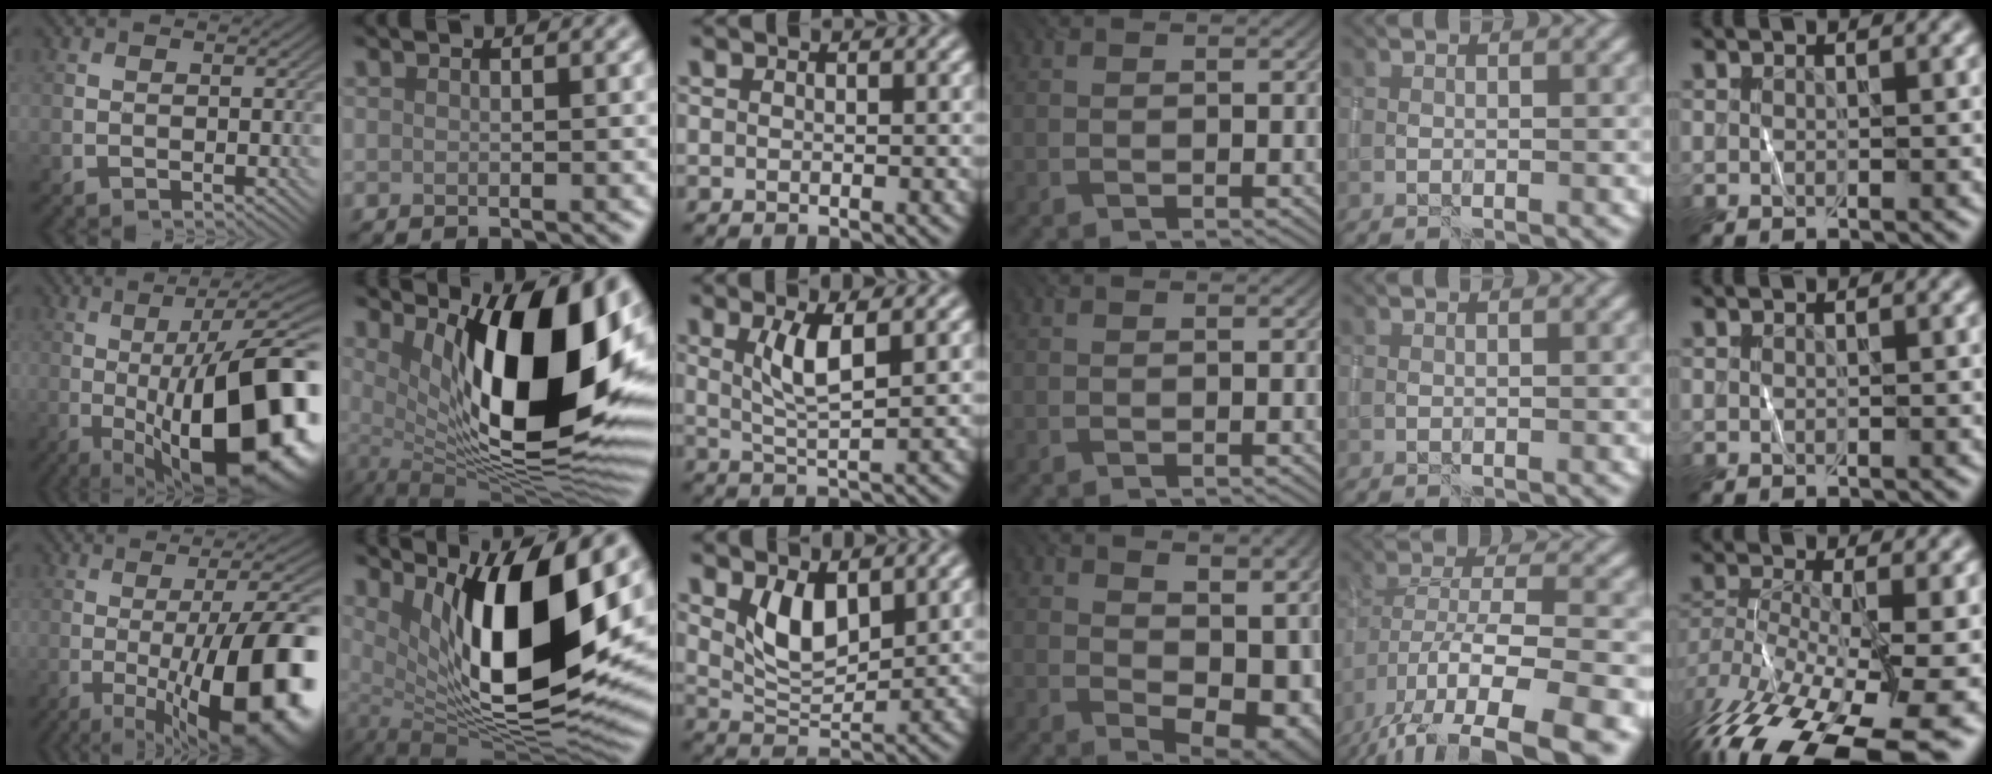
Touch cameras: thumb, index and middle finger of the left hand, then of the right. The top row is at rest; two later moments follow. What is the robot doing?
{"motion": "wrap", "object": "ribbon"}